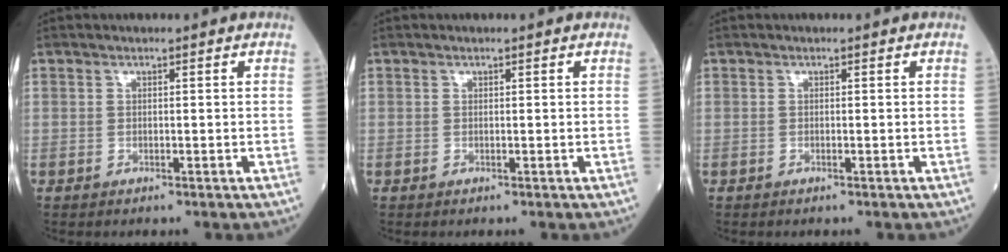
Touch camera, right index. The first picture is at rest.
{"total": 0.0}
{"total": 0.0}